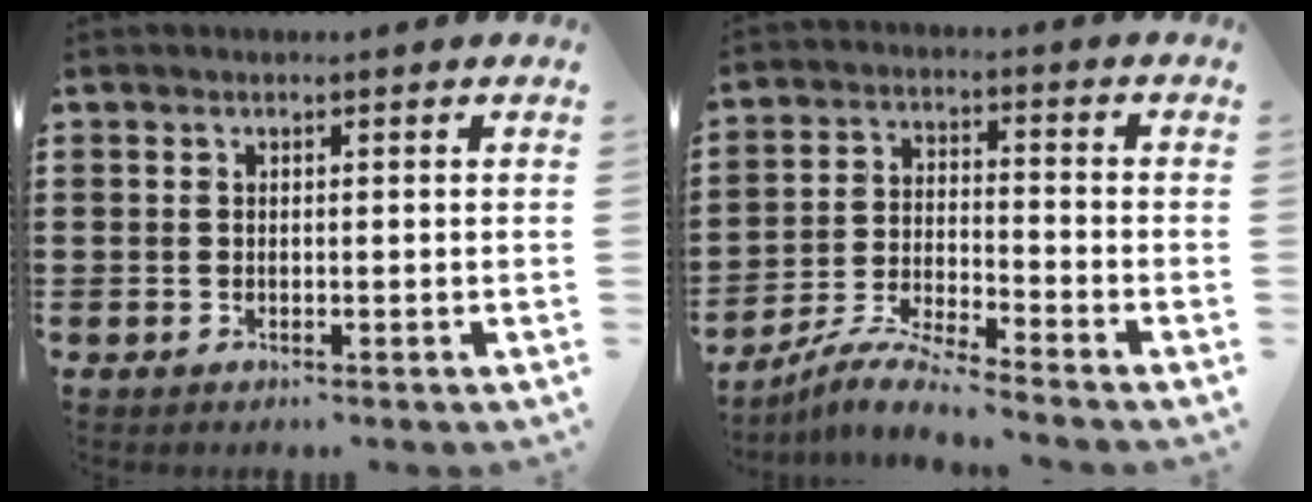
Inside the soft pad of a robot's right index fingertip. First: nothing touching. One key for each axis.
{"total": 6.4, "fx": -6.0, "fy": -0.1, "fz": 2.1, "tx": -0.054, "ty": -0.006, "tz": -0.120}